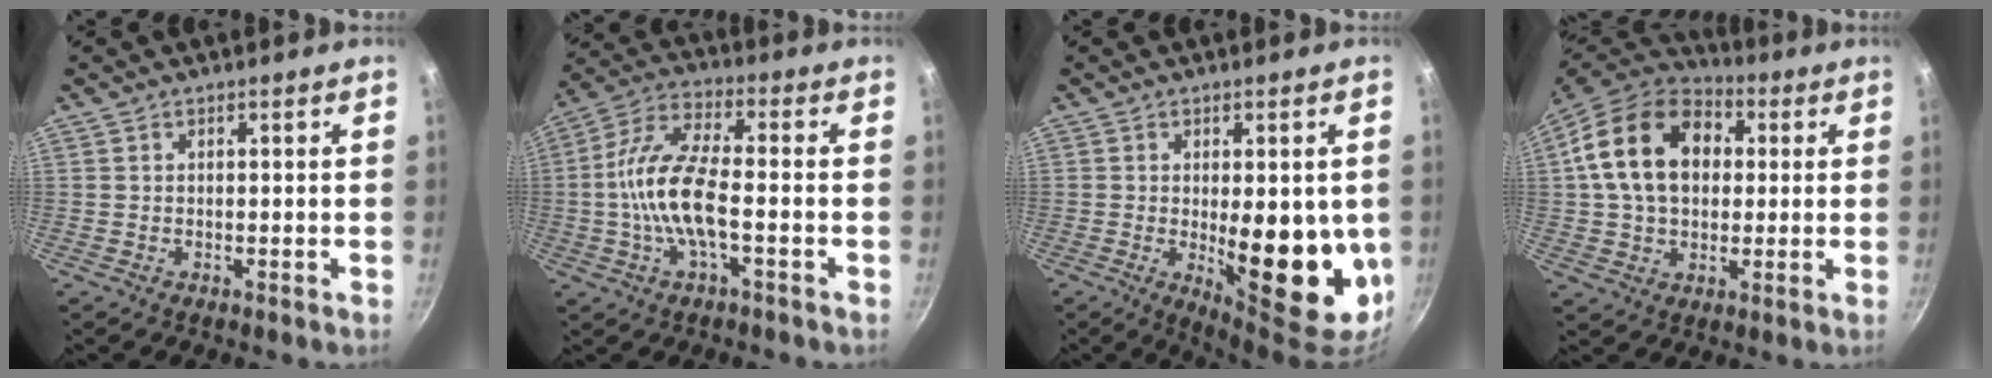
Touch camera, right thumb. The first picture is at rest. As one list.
[{"total": 12.8, "force": [-2.3, 4.6, 11.7], "torque": [-0.233, 0.034, -0.059]}, {"total": 17.0, "force": [-1.7, 6.8, 15.5], "torque": [-0.181, -0.025, -0.008]}, {"total": 18.4, "force": [3.6, 13.2, 12.2], "torque": [-0.191, 0.022, 0.049]}]